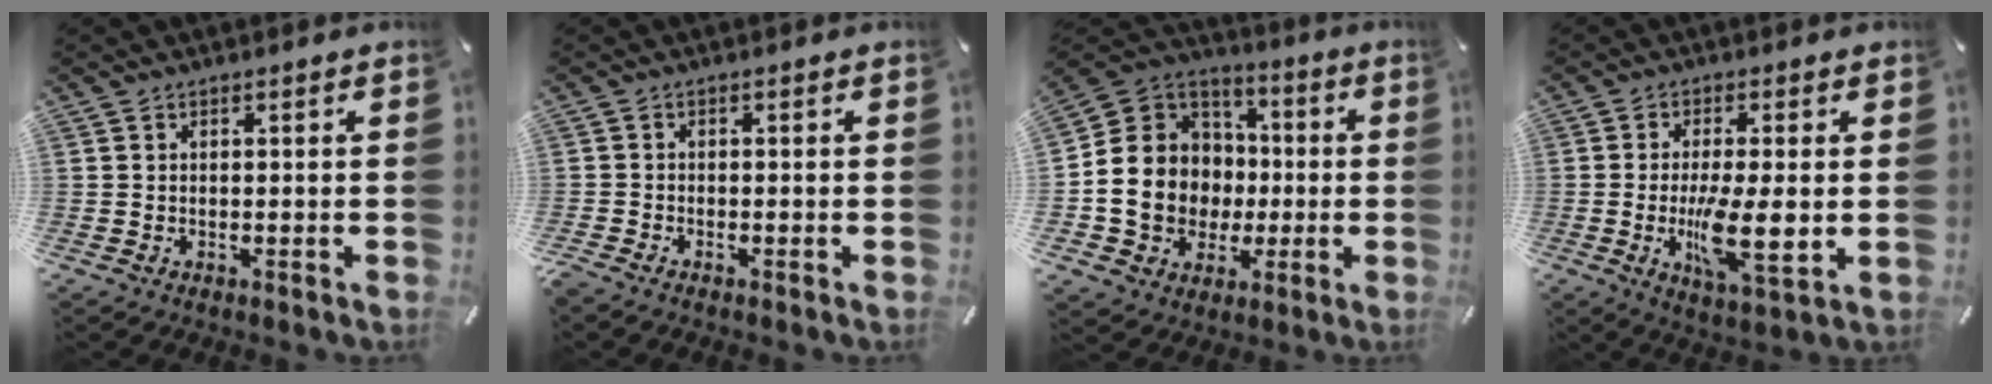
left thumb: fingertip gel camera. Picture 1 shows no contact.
{"total": 0.9, "force": [-0.9, 0.2, 0.3], "torque": [-0.006, -0.003, -0.016]}
{"total": 15.9, "force": [-2.6, 14.6, 5.7], "torque": [-0.127, 0.001, -0.034]}
{"total": 10.5, "force": [-1.0, 3.1, 10.0], "torque": [-0.205, -0.028, -0.022]}